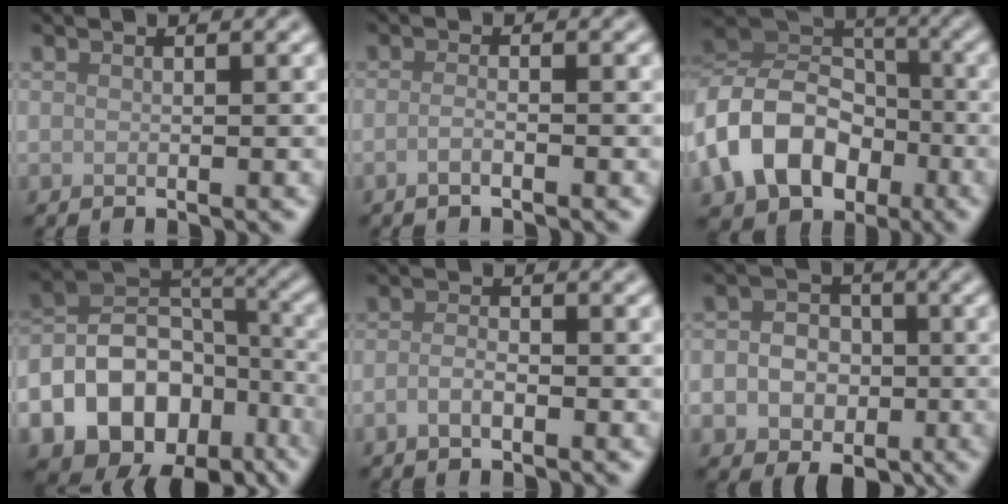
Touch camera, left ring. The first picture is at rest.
{"total": 1.2, "force": [-0.6, 0.4, 0.9], "torque": [-0.015, -0.001, -0.015]}
{"total": 9.8, "force": [-3.5, 7.6, 5.2], "torque": [-0.106, -0.002, -0.078]}
{"total": 14.8, "force": [-7.6, 10.6, 6.9], "torque": [-0.147, -0.006, -0.123]}
{"total": 1.6, "force": [-0.8, 0.7, 1.2], "torque": [-0.025, 0.000, -0.019]}
{"total": 6.8, "force": [-1.5, 5.9, 2.9], "torque": [-0.032, 0.005, -0.046]}